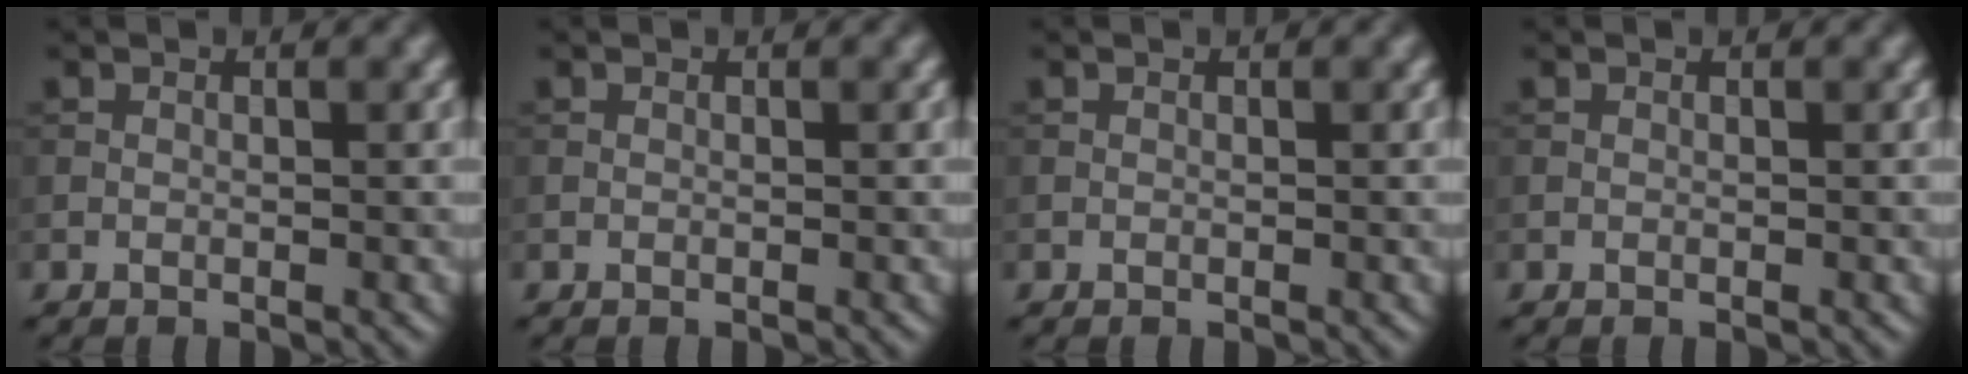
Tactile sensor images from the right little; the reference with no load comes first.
{"total": 0.0}
{"total": 0.0}
{"total": 0.0}